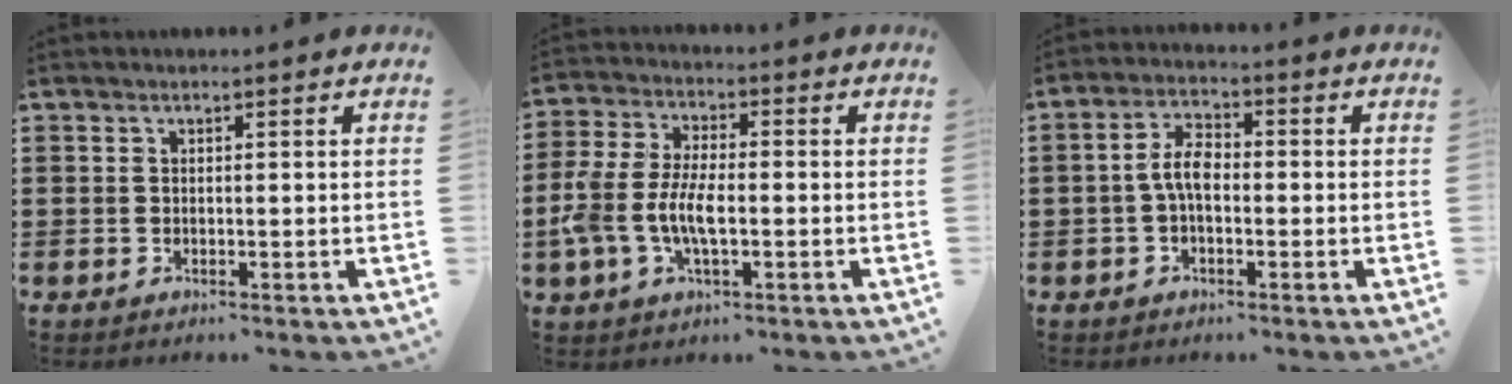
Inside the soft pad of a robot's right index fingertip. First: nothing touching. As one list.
[{"total": 7.7, "force": [-2.0, 3.6, 6.5], "torque": [-0.161, -0.007, -0.047]}, {"total": 4.9, "force": [-0.7, 2.4, 4.2], "torque": [-0.090, 0.005, -0.016]}]